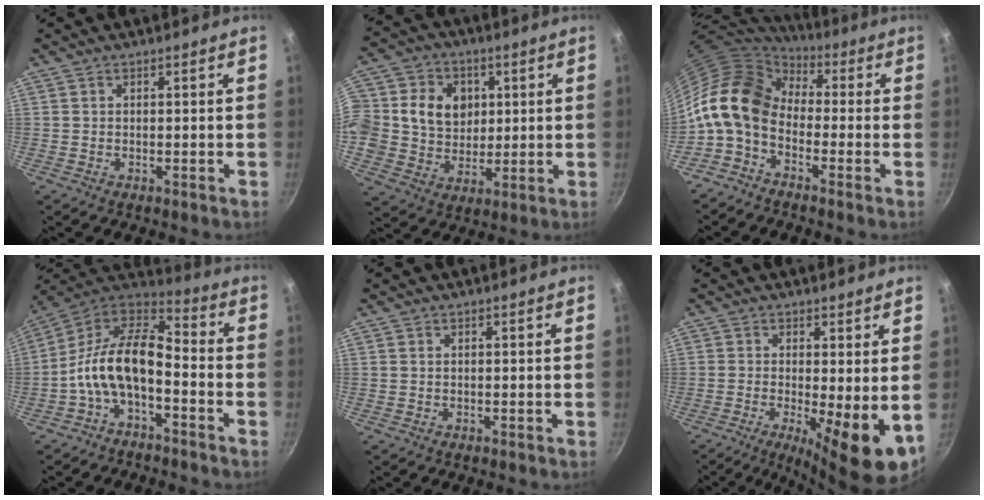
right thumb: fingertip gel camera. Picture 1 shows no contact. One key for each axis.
{"total": 19.8, "fx": 3.0, "fy": 17.4, "fz": 9.0, "tx": -0.201, "ty": 0.028, "tz": 0.052}
{"total": 13.7, "fx": -1.1, "fy": 9.6, "fz": 9.7, "tx": -0.167, "ty": 0.033, "tz": -0.043}
{"total": 14.8, "fx": -4.2, "fy": 7.7, "fz": 11.9, "tx": -0.223, "ty": 0.061, "tz": -0.096}
{"total": 0.0}
{"total": 10.1, "fx": -1.4, "fy": 2.5, "fz": 9.7, "tx": -0.139, "ty": -0.009, "tz": -0.016}